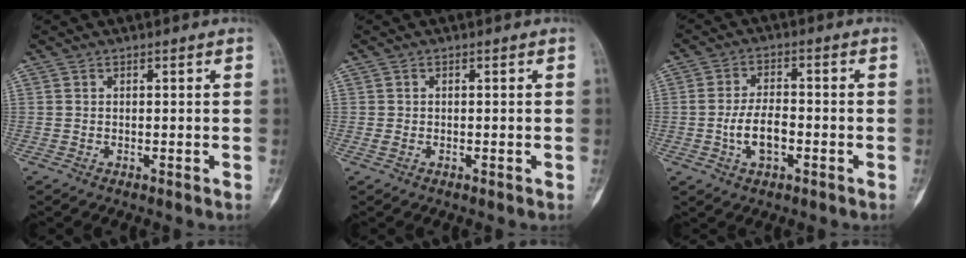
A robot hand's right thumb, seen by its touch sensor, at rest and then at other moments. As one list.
[{"total": 0.9, "force": [-0.3, 0.5, 0.6], "torque": [-0.017, 0.000, -0.004]}, {"total": 6.7, "force": [-1.9, 3.4, 5.4], "torque": [-0.103, 0.017, -0.035]}]